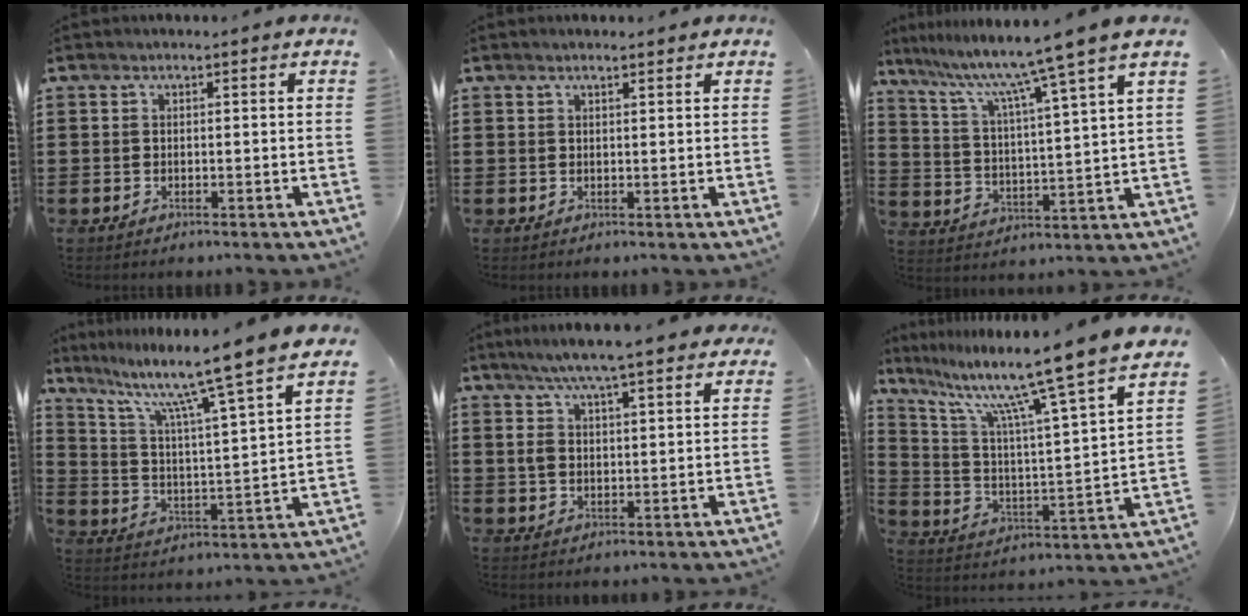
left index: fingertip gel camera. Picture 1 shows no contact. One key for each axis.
{"total": 1.1, "fx": 0.9, "fy": 0.1, "fz": 0.5, "tx": -0.011, "ty": 0.001, "tz": 0.017}
{"total": 9.9, "fx": 8.1, "fy": -1.7, "fz": 5.5, "tx": -0.139, "ty": -0.056, "tz": 0.124}
{"total": 10.8, "fx": 8.7, "fy": -1.0, "fz": 6.3, "tx": -0.146, "ty": -0.067, "tz": 0.135}
{"total": 6.9, "fx": 5.3, "fy": 1.4, "fz": 4.2, "tx": -0.095, "ty": -0.007, "tz": 0.094}
{"total": 13.1, "fx": 10.2, "fy": -0.4, "fz": 8.1, "tx": -0.176, "ty": -0.075, "tz": 0.156}